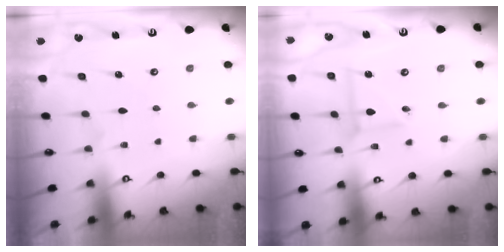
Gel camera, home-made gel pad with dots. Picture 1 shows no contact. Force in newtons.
{"total": 5.7, "press": 5.7, "slide": 0.3}